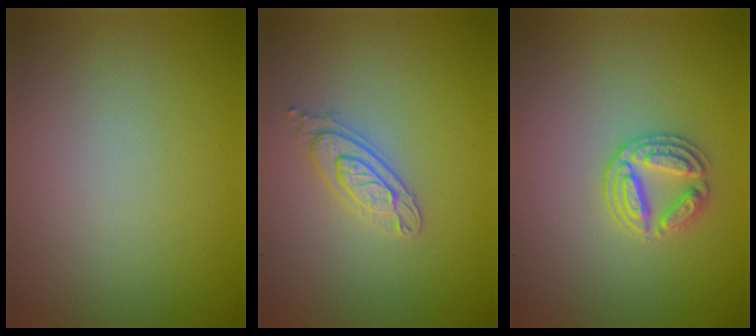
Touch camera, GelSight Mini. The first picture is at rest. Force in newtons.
{"total": 2.6, "press": 2.4, "slide": 1.0}
{"total": 2.7, "press": 2.6, "slide": 0.7}